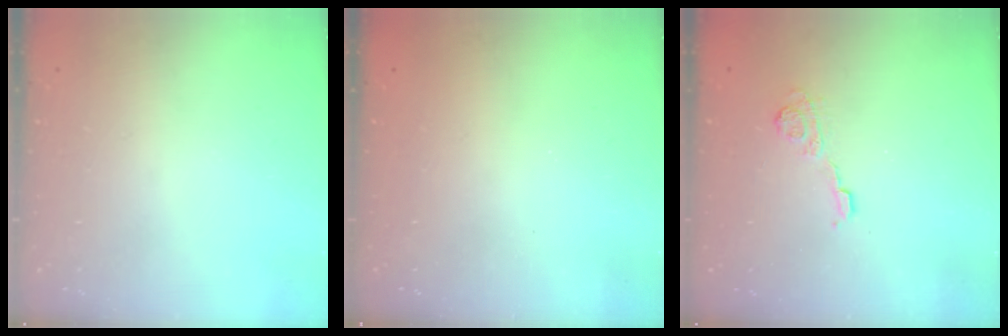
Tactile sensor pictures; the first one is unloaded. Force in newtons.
{"total": 2.4, "press": 2.3, "slide": 0.7}
{"total": 4.5, "press": 4.3, "slide": 1.4}